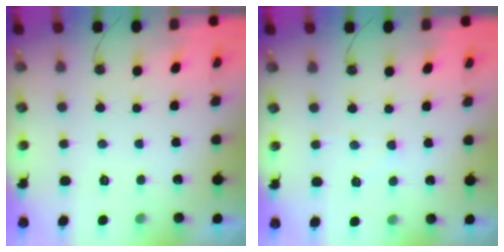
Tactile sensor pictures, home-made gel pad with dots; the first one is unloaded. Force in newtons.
{"total": 2.8, "press": 2.7, "slide": 0.4}